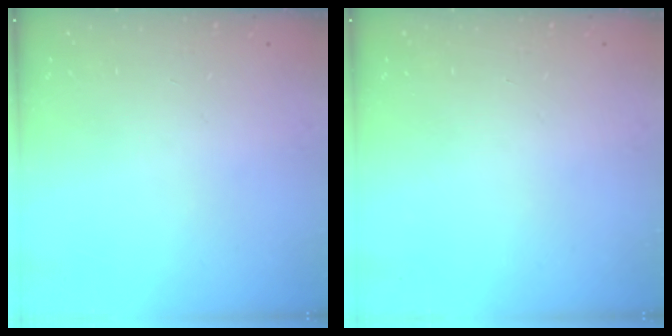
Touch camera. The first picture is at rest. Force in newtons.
{"total": 0.0}